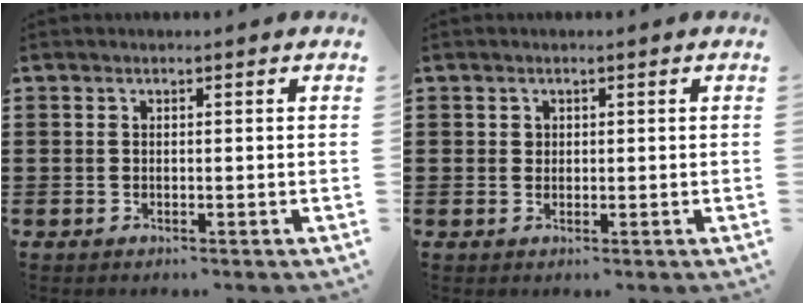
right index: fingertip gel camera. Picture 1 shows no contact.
{"total": 0.9, "force": [0.5, 0.8, 0.1], "torque": [-0.003, 0.004, 0.010]}